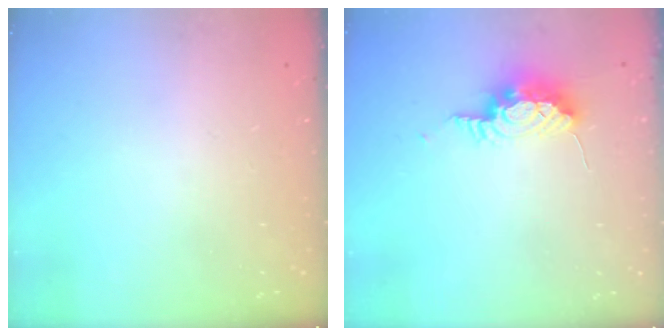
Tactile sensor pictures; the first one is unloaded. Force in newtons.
{"total": 9.6, "press": 9.0, "slide": 3.6}